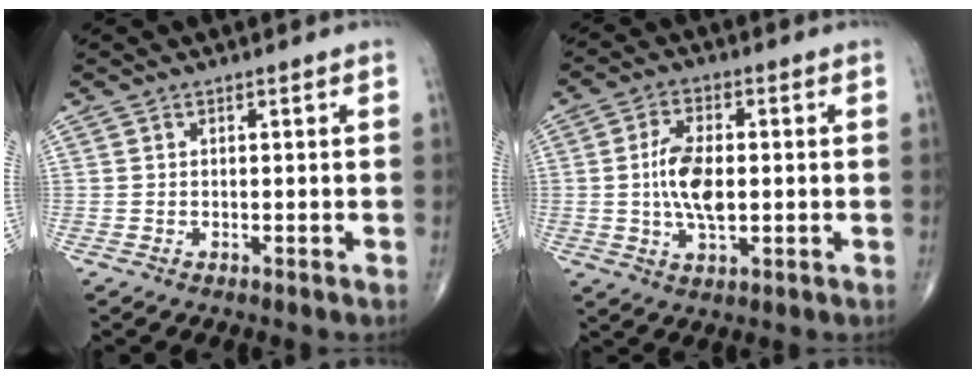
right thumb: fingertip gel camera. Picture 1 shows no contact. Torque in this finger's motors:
{"motor_torque": [1.18, 1.07, 1.17, 0.20, 0.08]}